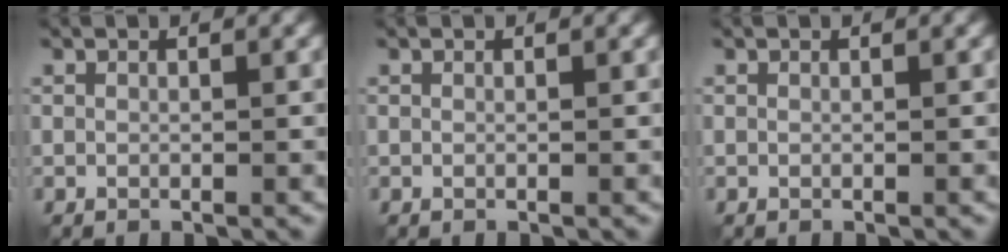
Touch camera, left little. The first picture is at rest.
{"total": 0.0}
{"total": 0.0}